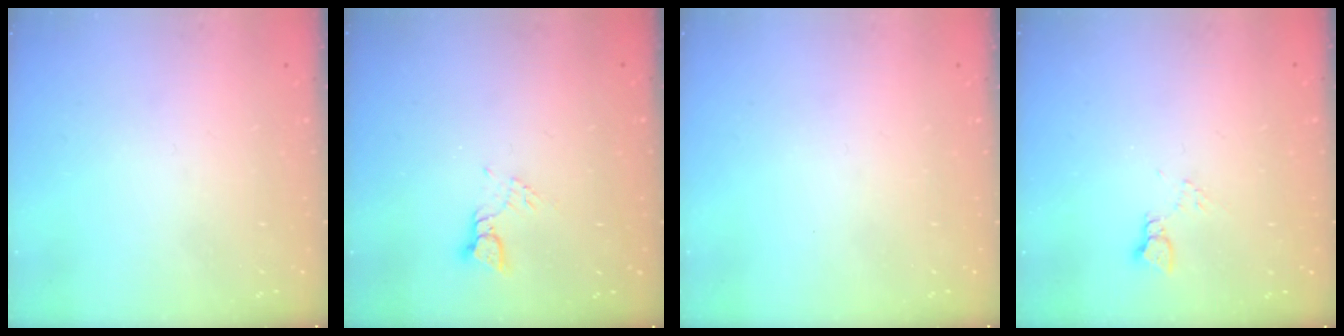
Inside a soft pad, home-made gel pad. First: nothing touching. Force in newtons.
{"total": 3.4, "press": 3.4, "slide": 0.4}
{"total": 0.0}
{"total": 3.6, "press": 3.5, "slide": 0.5}